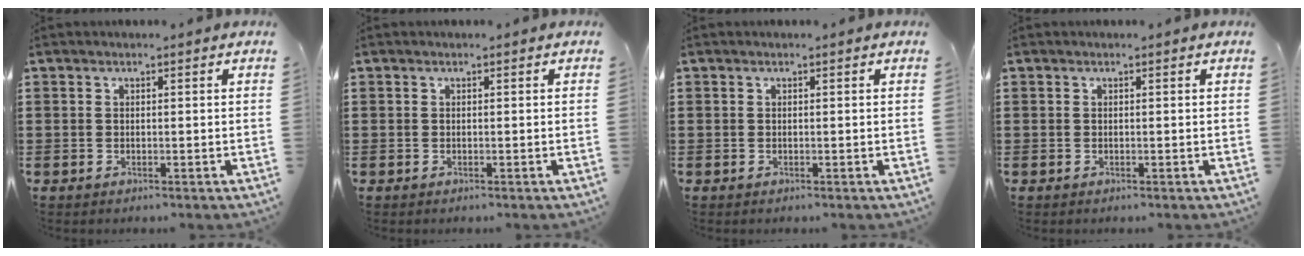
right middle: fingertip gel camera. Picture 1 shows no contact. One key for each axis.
{"total": 0.0}
{"total": 0.0}
{"total": 0.0}